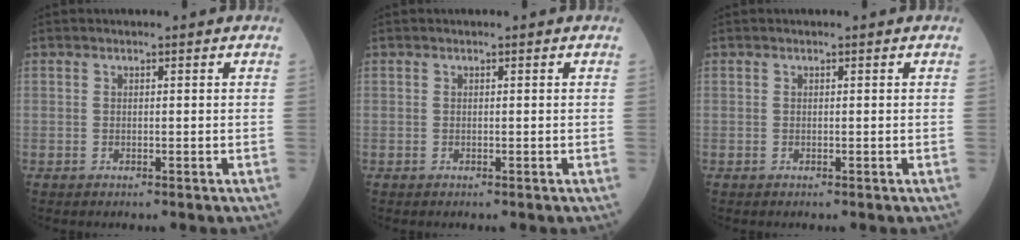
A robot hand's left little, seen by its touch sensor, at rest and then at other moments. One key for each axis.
{"total": 0.0}
{"total": 0.0}